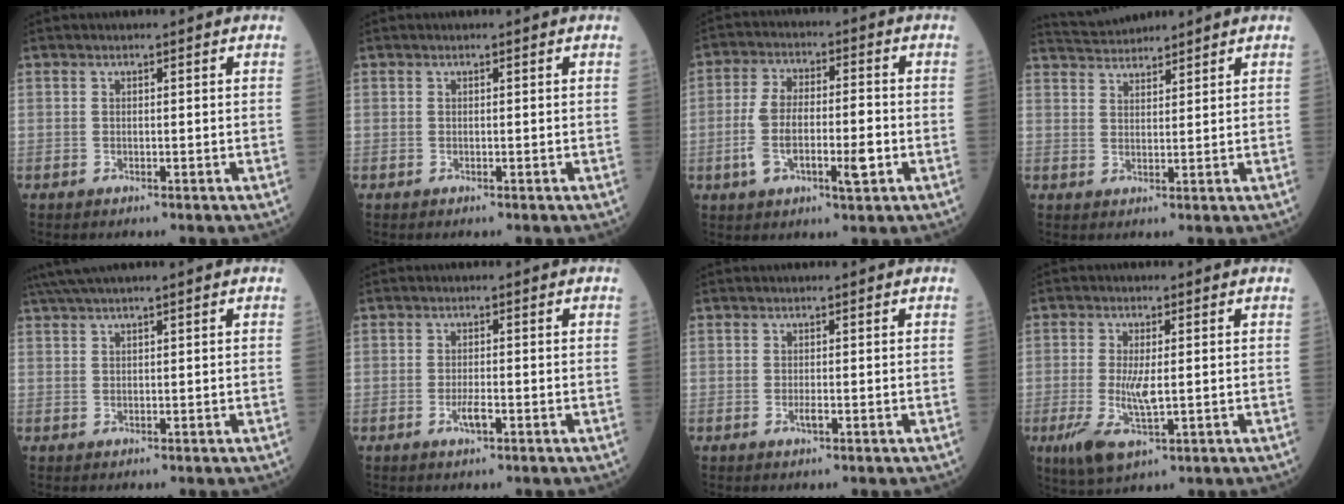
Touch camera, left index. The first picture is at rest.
{"total": 0.0}
{"total": 10.0, "force": [-2.7, 3.4, 9.0], "torque": [-0.180, 0.009, -0.047]}
{"total": 4.5, "force": [4.5, -0.1, 0.2], "torque": [-0.016, 0.026, 0.089]}
{"total": 3.5, "force": [2.8, -0.8, 1.9], "torque": [-0.044, 0.020, 0.059]}
{"total": 1.8, "force": [-0.9, 0.3, 1.5], "torque": [-0.033, -0.002, -0.015]}
{"total": 0.7, "force": [-0.2, 0.1, 0.7], "torque": [-0.013, -0.002, -0.001]}
{"total": 6.0, "force": [-1.1, 1.7, 5.6], "torque": [-0.124, -0.016, -0.016]}